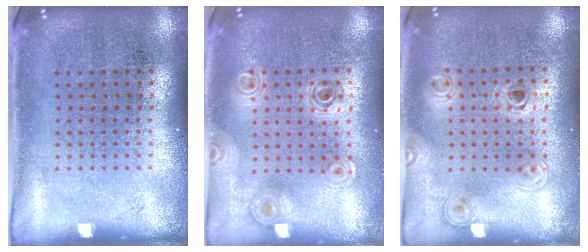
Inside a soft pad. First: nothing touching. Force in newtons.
{"total": 0.9, "press": 0.9, "slide": 0.2}
{"total": 1.2, "press": 1.1, "slide": 0.6}